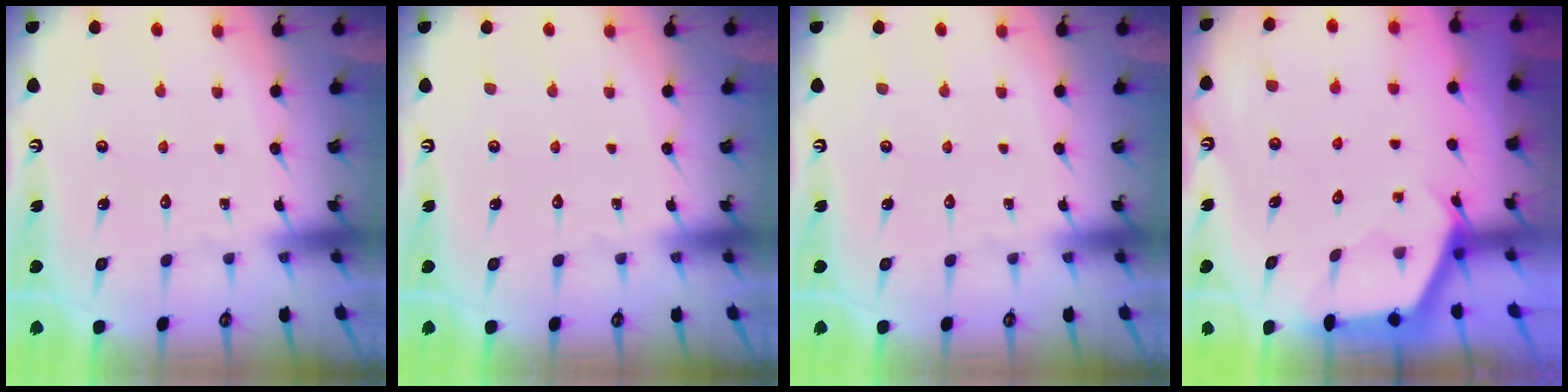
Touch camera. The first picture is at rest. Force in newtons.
{"total": 0.0}
{"total": 0.0}
{"total": 2.5, "press": 2.5, "slide": 0.4}